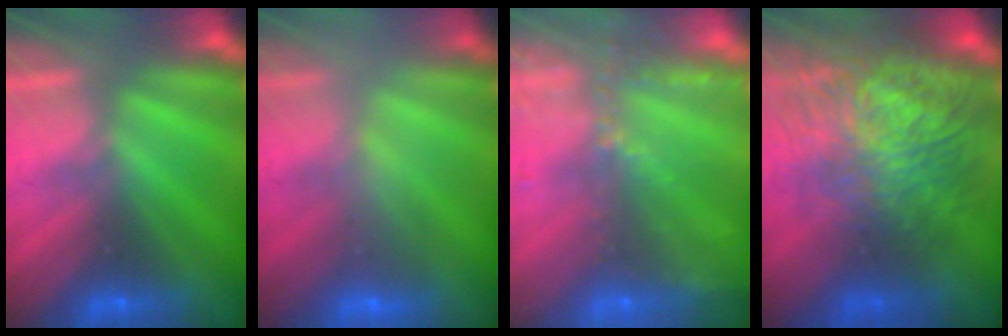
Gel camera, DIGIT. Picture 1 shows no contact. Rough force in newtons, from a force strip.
{"total": 2.2}
{"total": 9.3}
{"total": 9.1}